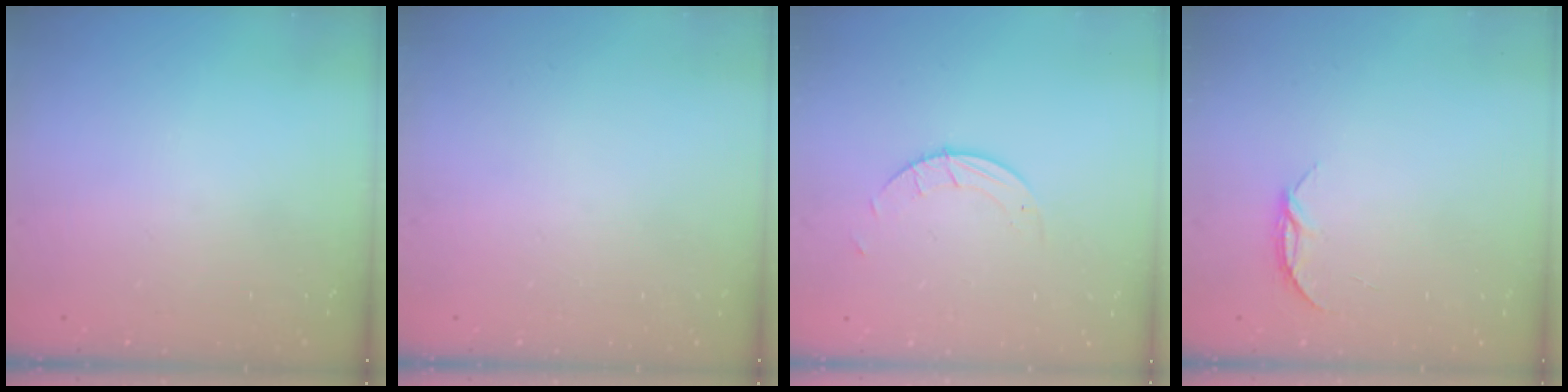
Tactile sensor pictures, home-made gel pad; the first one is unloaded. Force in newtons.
{"total": 0.0}
{"total": 1.9, "press": 1.9, "slide": 0.1}
{"total": 4.3, "press": 4.3, "slide": 0.5}